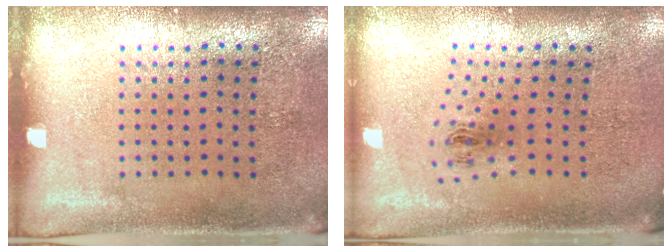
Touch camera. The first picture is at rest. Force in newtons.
{"total": 1.0, "press": 0.4, "slide": 0.9}